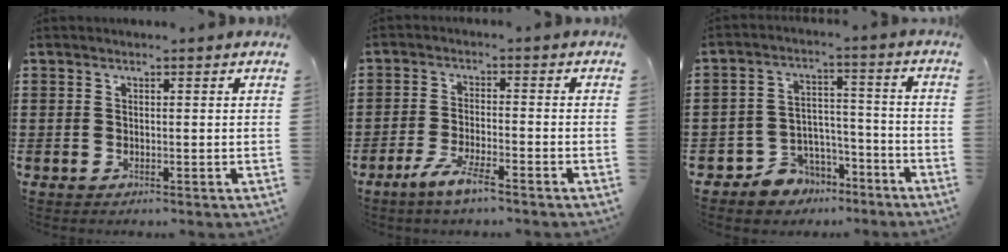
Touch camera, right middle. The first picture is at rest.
{"total": 4.9, "force": [-3.7, 0.5, 3.2], "torque": [-0.072, -0.006, -0.071]}
{"total": 6.6, "force": [-5.5, 3.6, 0.2], "torque": [-0.022, 0.021, -0.110]}